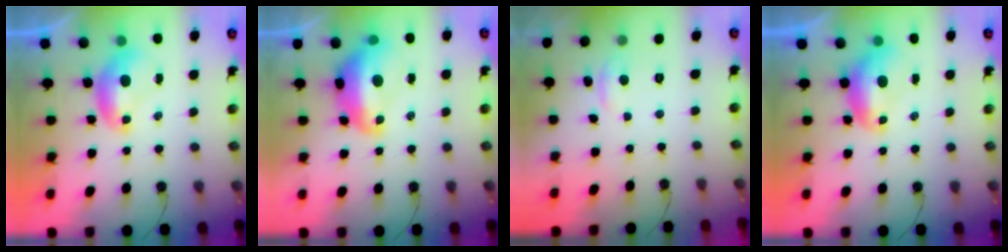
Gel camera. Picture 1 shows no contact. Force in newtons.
{"total": 5.6, "press": 5.5, "slide": 1.1}
{"total": 0.8, "press": 0.2, "slide": 0.8}
{"total": 0.5, "press": 0.5, "slide": 0.2}